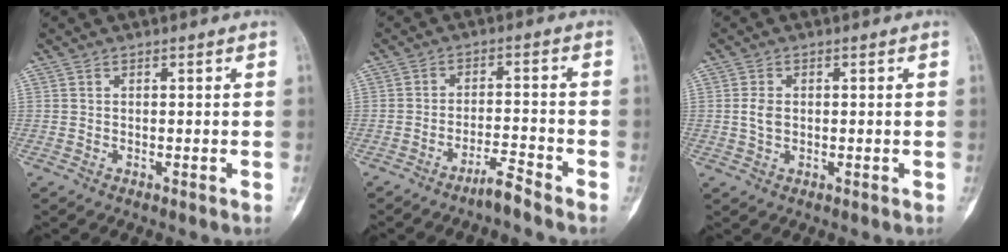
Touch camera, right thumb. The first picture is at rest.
{"total": 3.8, "force": [-3.3, -0.2, 1.9], "torque": [-0.033, 0.018, -0.062]}
{"total": 2.7, "force": [0.1, 1.9, 2.0], "torque": [-0.038, 0.002, 0.002]}